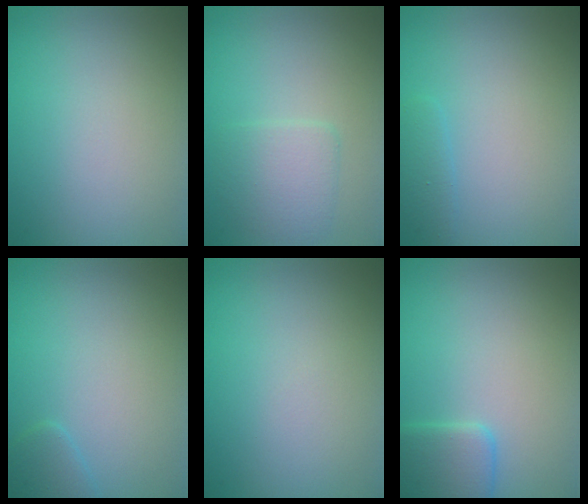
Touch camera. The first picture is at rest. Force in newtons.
{"total": 2.5, "press": 2.5, "slide": 0.4}
{"total": 1.1, "press": 1.1, "slide": 0.1}
{"total": 1.3, "press": 1.2, "slide": 0.1}
{"total": 0.0}
{"total": 3.3, "press": 3.3, "slide": 0.2}